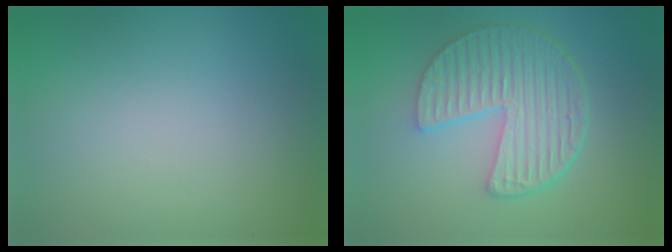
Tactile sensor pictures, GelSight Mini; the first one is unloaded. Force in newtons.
{"total": 6.3, "press": 4.8, "slide": 4.1}